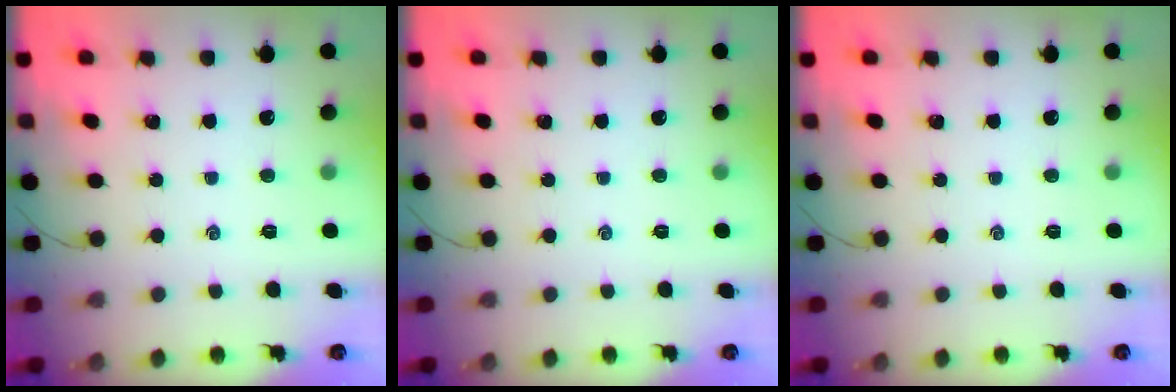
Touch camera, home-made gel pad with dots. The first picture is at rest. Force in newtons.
{"total": 0.0}
{"total": 0.0}